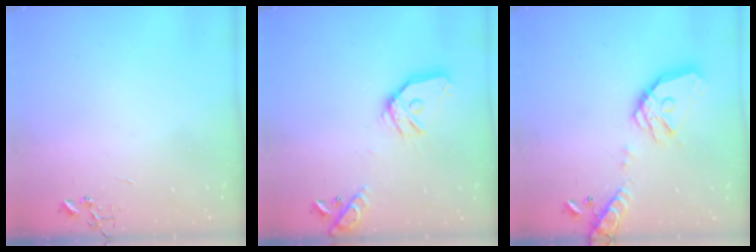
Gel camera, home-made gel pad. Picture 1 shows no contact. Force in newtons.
{"total": 16.2, "press": 16.0, "slide": 2.5}
{"total": 19.0, "press": 18.9, "slide": 2.0}